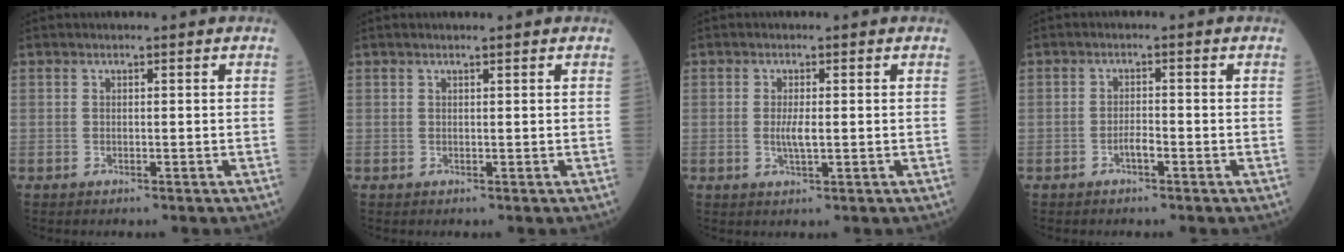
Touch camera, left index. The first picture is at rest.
{"total": 0.9, "force": [0.7, -0.1, 0.6], "torque": [-0.012, 0.007, 0.014]}
{"total": 2.4, "force": [-0.1, 0.4, 2.4], "torque": [-0.052, -0.003, 0.000]}
{"total": 1.7, "force": [-1.0, 0.3, 1.3], "torque": [-0.024, 0.003, -0.018]}